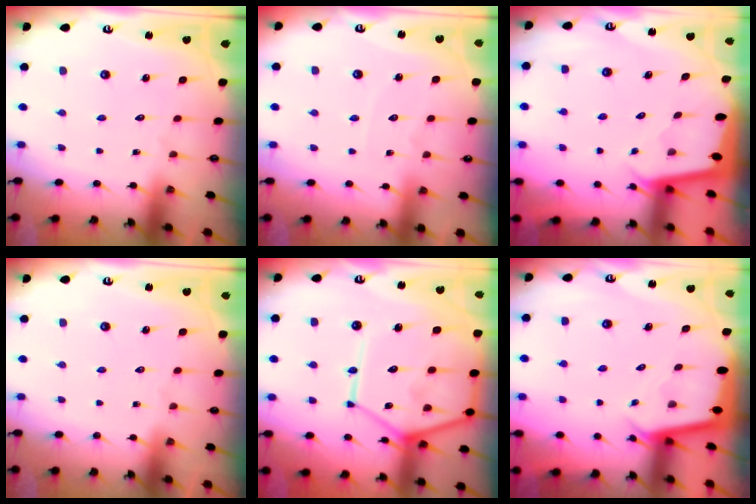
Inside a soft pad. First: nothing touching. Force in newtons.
{"total": 3.7, "press": 3.6, "slide": 0.6}
{"total": 2.0, "press": 2.0, "slide": 0.1}
{"total": 0.0}
{"total": 20.6, "press": 20.5, "slide": 2.3}
{"total": 2.3, "press": 2.3, "slide": 0.1}